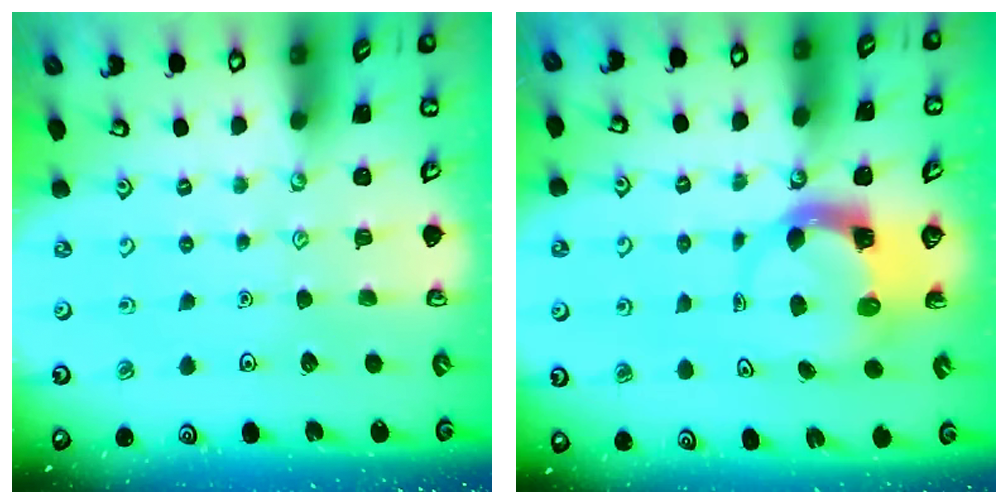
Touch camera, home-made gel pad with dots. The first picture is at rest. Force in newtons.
{"total": 3.9, "press": 3.8, "slide": 0.6}